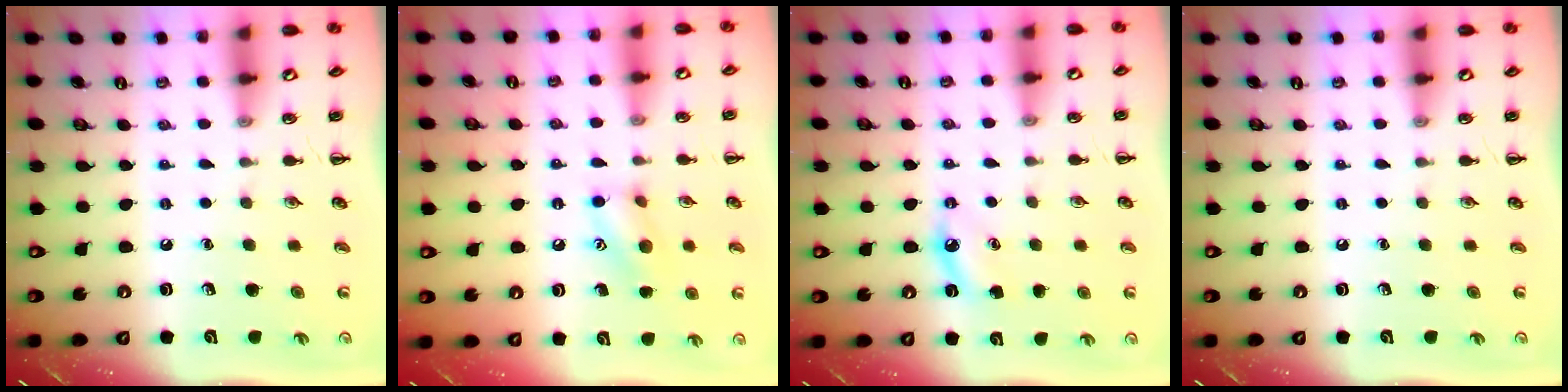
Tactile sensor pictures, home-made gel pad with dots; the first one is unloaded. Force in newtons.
{"total": 9.9, "press": 9.9, "slide": 0.8}
{"total": 5.9, "press": 5.6, "slide": 1.9}
{"total": 0.0}